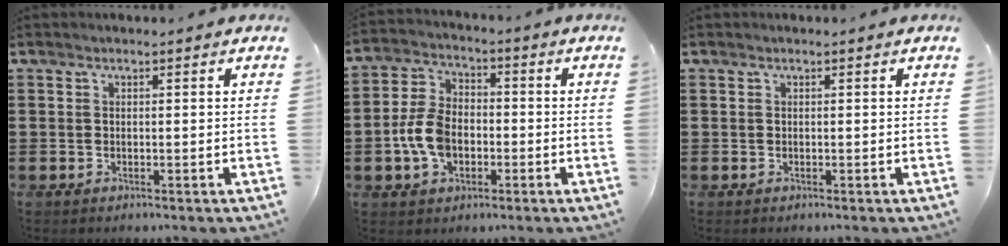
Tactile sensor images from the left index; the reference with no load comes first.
{"total": 7.9, "force": [-1.9, 5.1, 5.7], "torque": [-0.142, 0.005, -0.042]}
{"total": 0.0}